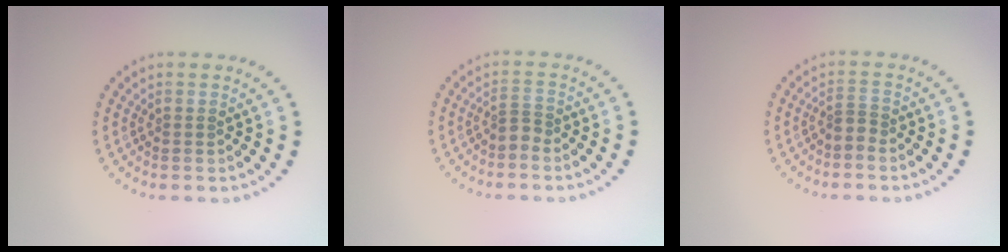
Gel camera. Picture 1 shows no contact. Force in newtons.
{"total": 1.2, "press": 0.8, "slide": 0.9}
{"total": 1.1, "press": 0.7, "slide": 0.9}